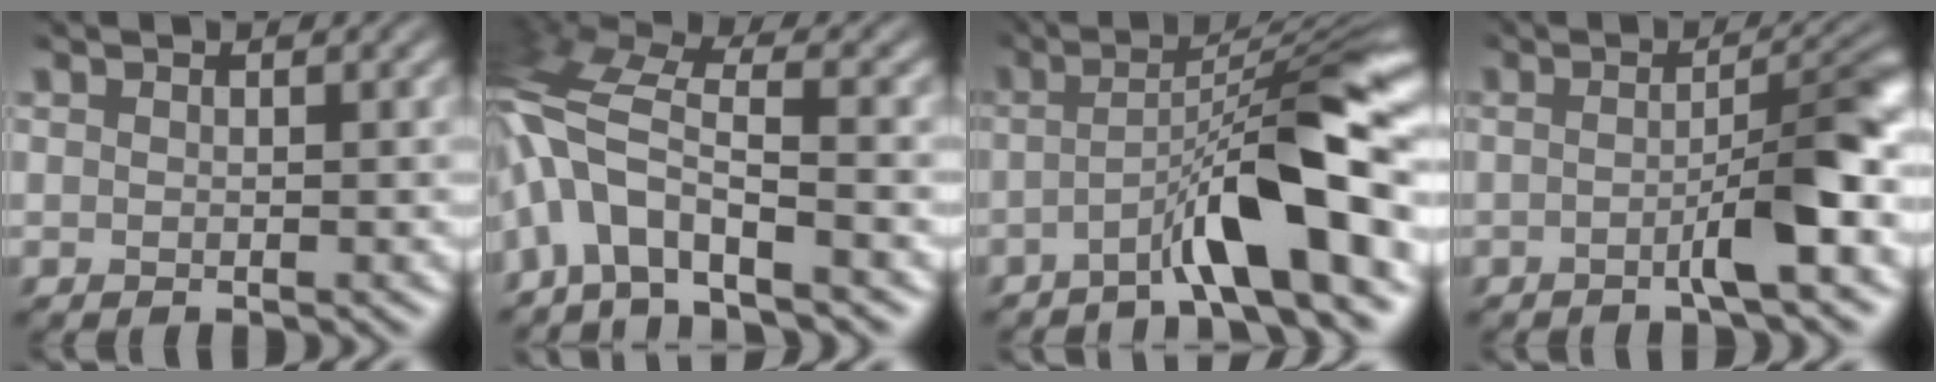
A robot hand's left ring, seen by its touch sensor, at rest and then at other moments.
{"total": 7.6, "force": [-4.1, 2.7, 5.8], "torque": [-0.118, 0.019, -0.099]}
{"total": 7.9, "force": [-3.6, 0.6, 6.9], "torque": [-0.099, 0.020, -0.070]}
{"total": 4.4, "force": [-1.7, 0.2, 4.0], "torque": [-0.057, 0.008, -0.038]}